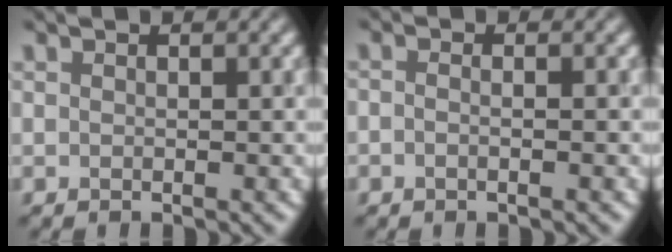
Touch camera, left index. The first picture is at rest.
{"total": 1.7, "force": [-0.1, 1.1, 1.3], "torque": [0.007, -0.002, -0.024]}